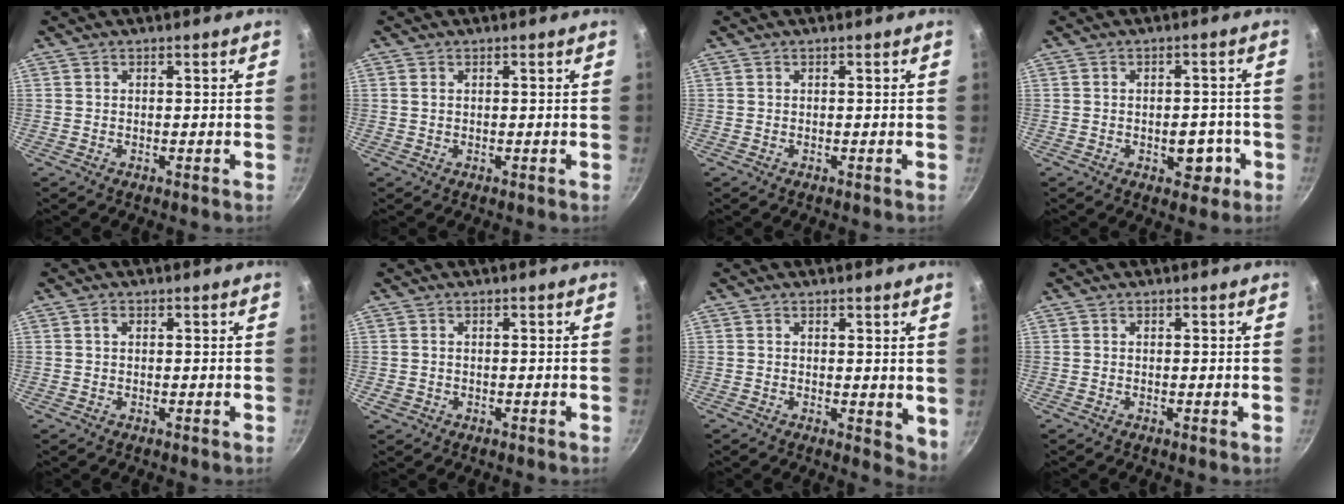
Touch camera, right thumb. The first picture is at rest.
{"total": 0.7, "force": [0.2, 0.5, 0.3], "torque": [-0.006, 0.002, 0.004]}
{"total": 0.0}
{"total": 5.7, "force": [-1.8, 3.6, 4.0], "torque": [-0.025, 0.013, -0.018]}
{"total": 1.2, "force": [0.4, 0.8, 0.8], "torque": [-0.012, 0.005, 0.005]}
{"total": 0.9, "force": [-0.2, 0.8, 0.4], "torque": [-0.005, 0.001, -0.003]}
{"total": 4.3, "force": [1.0, 2.4, 3.4], "torque": [-0.036, -0.004, 0.015]}
{"total": 0.0}